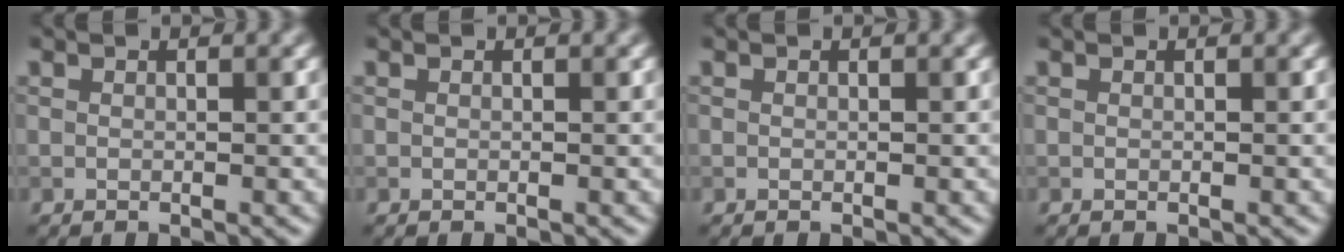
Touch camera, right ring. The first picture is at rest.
{"total": 0.0}
{"total": 0.0}
{"total": 0.0}